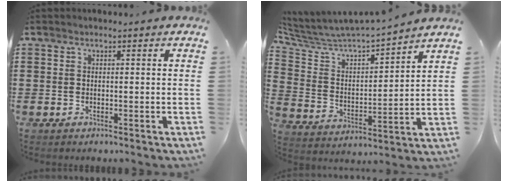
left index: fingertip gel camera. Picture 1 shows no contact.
{"total": 5.2, "force": [5.0, 0.8, 1.2], "torque": [-0.055, -0.047, 0.078]}